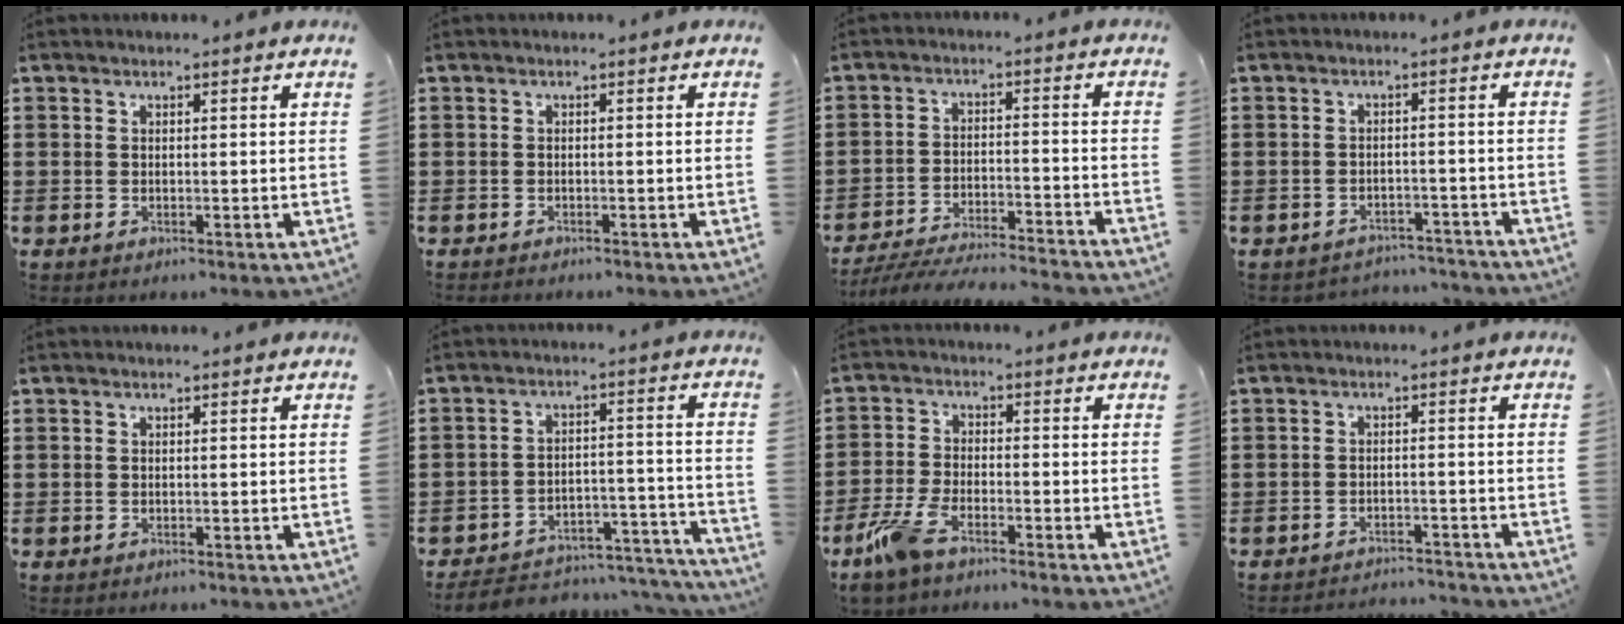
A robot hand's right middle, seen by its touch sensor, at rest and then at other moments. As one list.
[{"total": 0.6, "force": [-0.6, 0.1, 0.0], "torque": [-0.001, 0.000, -0.014]}, {"total": 5.9, "force": [-5.7, 0.2, 1.5], "torque": [-0.036, -0.005, -0.114]}, {"total": 2.8, "force": [-2.8, 0.3, 0.0], "torque": [-0.007, 0.000, -0.061]}, {"total": 0.0}, {"total": 4.9, "force": [-4.5, 1.3, 1.2], "torque": [-0.027, 0.004, -0.093]}, {"total": 6.2, "force": [-4.3, 1.7, 4.1], "torque": [-0.108, -0.008, -0.087]}, {"total": 2.5, "force": [-2.5, 0.1, 0.1], "torque": [-0.007, 0.000, -0.054]}]